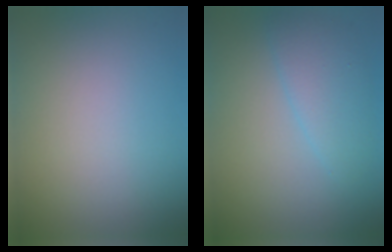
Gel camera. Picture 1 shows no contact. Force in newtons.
{"total": 2.8, "press": 2.8, "slide": 0.2}